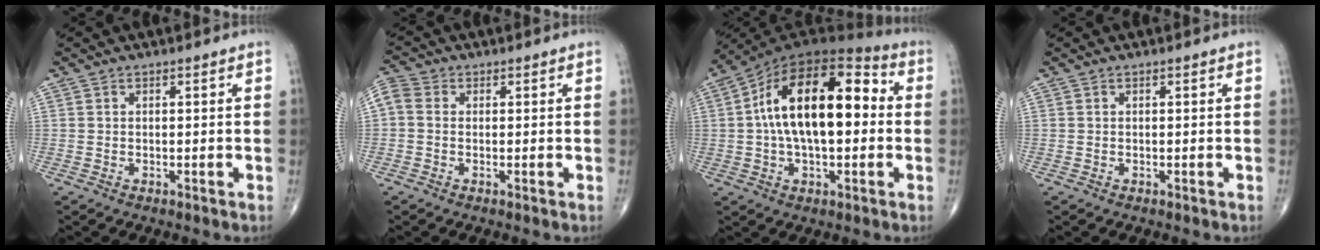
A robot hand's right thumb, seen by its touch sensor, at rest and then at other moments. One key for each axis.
{"total": 3.6, "fx": 0.1, "fy": 2.8, "fz": 2.2, "tx": -0.049, "ty": 0.011, "tz": -0.009}
{"total": 20.4, "fx": 1.5, "fy": 10.3, "fz": 17.5, "tx": -0.282, "ty": 0.040, "tz": 0.012}
{"total": 0.0}